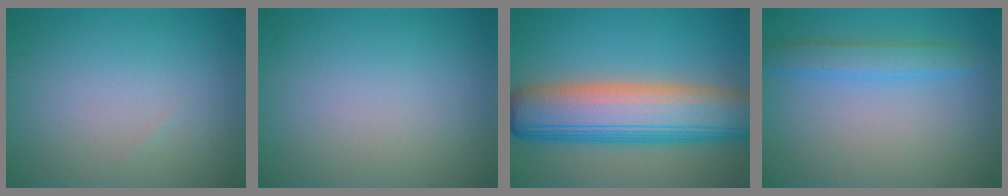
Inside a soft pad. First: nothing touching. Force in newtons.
{"total": 0.0}
{"total": 11.6, "press": 11.6, "slide": 0.3}
{"total": 2.0, "press": 2.0, "slide": 0.1}